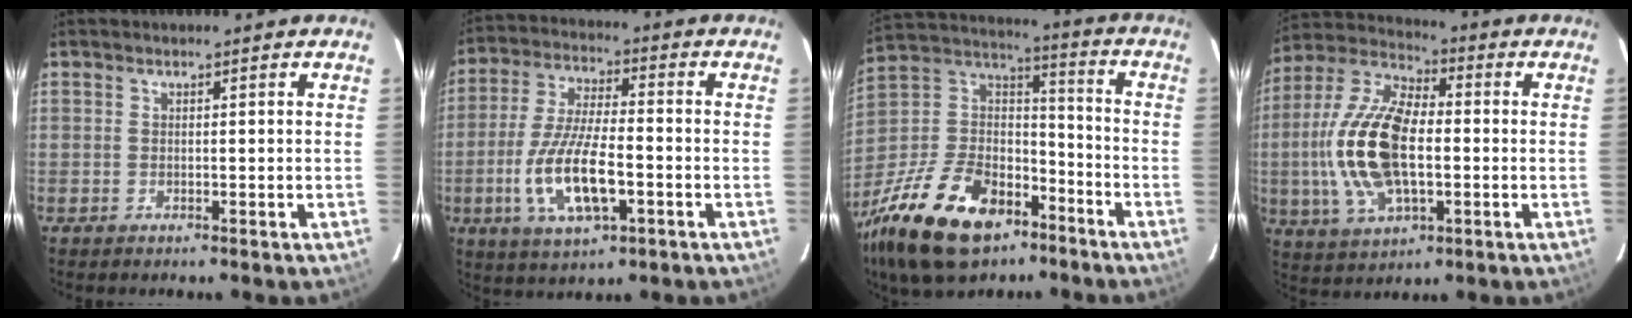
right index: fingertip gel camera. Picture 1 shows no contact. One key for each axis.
{"total": 13.7, "fx": -4.2, "fy": 4.5, "fz": 12.2, "tx": -0.253, "ty": -0.009, "tz": -0.077}
{"total": 27.3, "fx": -16.2, "fy": 15.4, "fz": 15.6, "tx": -0.343, "ty": 0.004, "tz": -0.266}
{"total": 18.3, "fx": -1.6, "fy": 8.9, "fz": 15.9, "tx": -0.334, "ty": 0.008, "tz": -0.031}